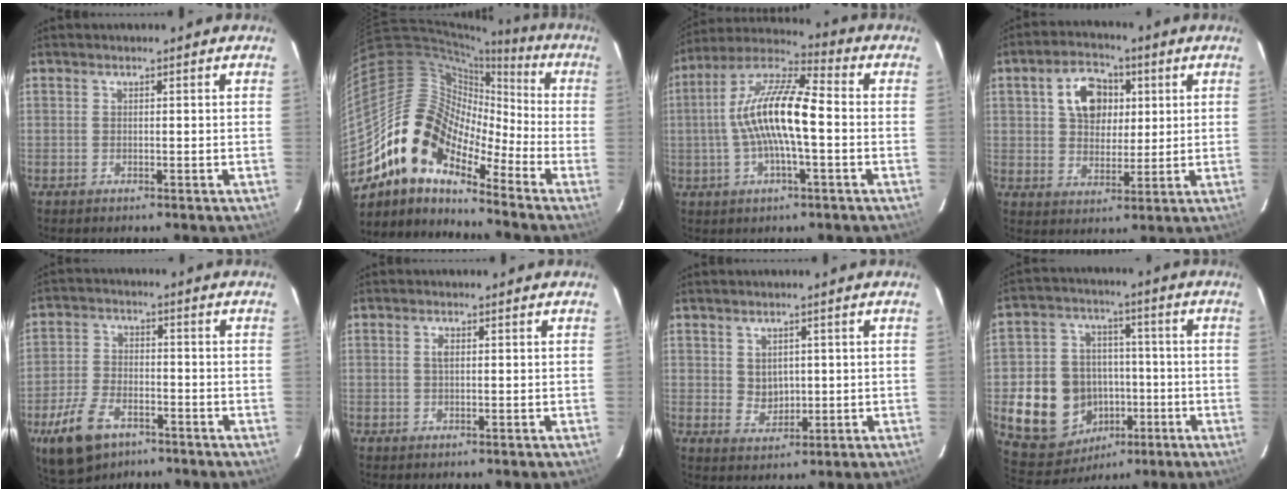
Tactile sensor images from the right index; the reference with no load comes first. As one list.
[{"total": 15.2, "force": [-10.2, 7.5, 8.4], "torque": [-0.141, 0.011, -0.212]}, {"total": 14.6, "force": [-1.0, 3.7, 14.1], "torque": [-0.269, 0.016, -0.029]}, {"total": 9.5, "force": [2.9, 6.9, 6.0], "torque": [-0.114, 0.027, 0.054]}, {"total": 11.3, "force": [-6.8, 6.3, 6.4], "torque": [-0.158, -0.008, -0.125]}, {"total": 1.2, "force": [0.2, 0.6, 1.0], "torque": [-0.019, 0.003, 0.002]}, {"total": 3.6, "force": [0.9, 3.1, 1.7], "torque": [-0.026, 0.001, 0.026]}, {"total": 16.2, "force": [-3.9, 13.9, 7.3], "torque": [-0.182, 0.024, -0.043]}]